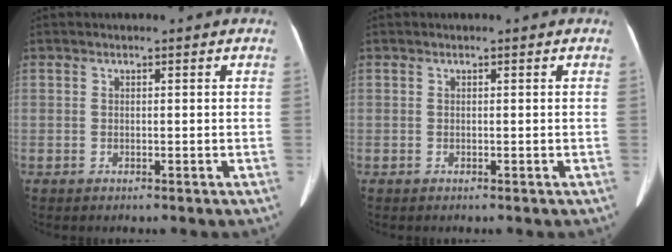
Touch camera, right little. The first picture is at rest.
{"total": 0.0}